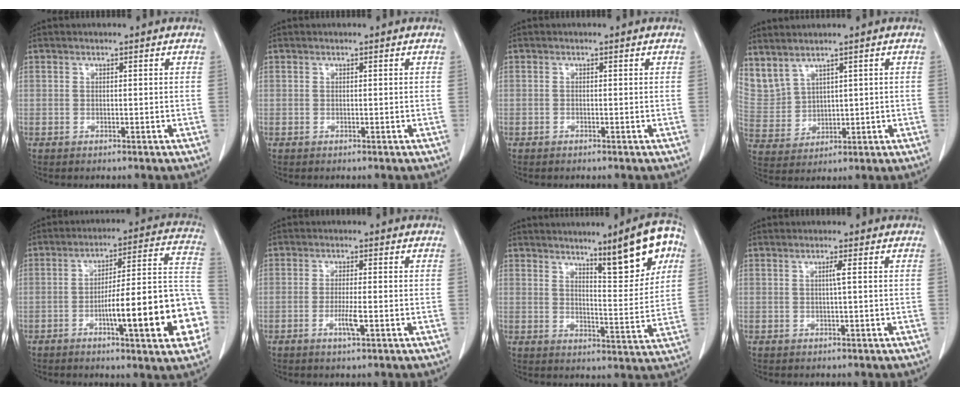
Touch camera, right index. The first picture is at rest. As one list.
[{"total": 0.0}, {"total": 0.0}, {"total": 9.7, "force": [6.6, 5.6, 4.3], "torque": [-0.122, 0.013, 0.167]}, {"total": 18.7, "force": [-6.1, 2.4, 17.5], "torque": [-0.185, 0.031, -0.078]}, {"total": 3.1, "force": [-1.1, 0.2, 2.9], "torque": [-0.054, -0.002, -0.019]}, {"total": 11.7, "force": [6.4, 1.6, 9.7], "torque": [-0.121, -0.002, 0.087]}, {"total": 1.1, "force": [0.1, -0.4, 1.0], "torque": [-0.016, 0.001, 0.000]}]